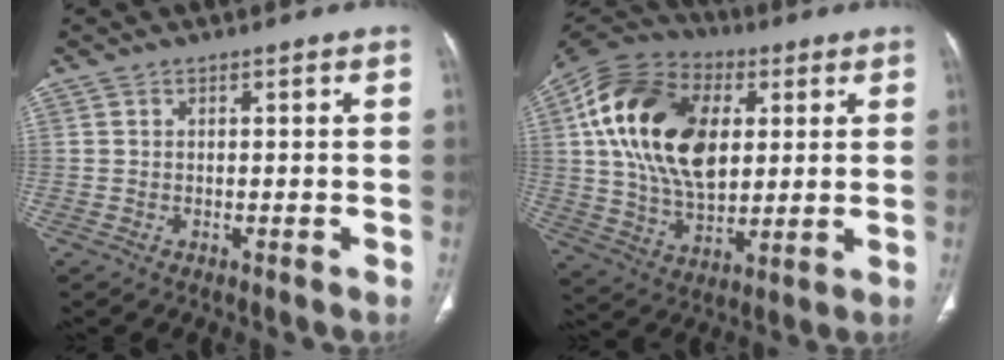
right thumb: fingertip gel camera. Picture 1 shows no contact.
{"total": 24.1, "force": [5.1, 15.1, 18.0], "torque": [-0.313, -0.003, 0.084]}